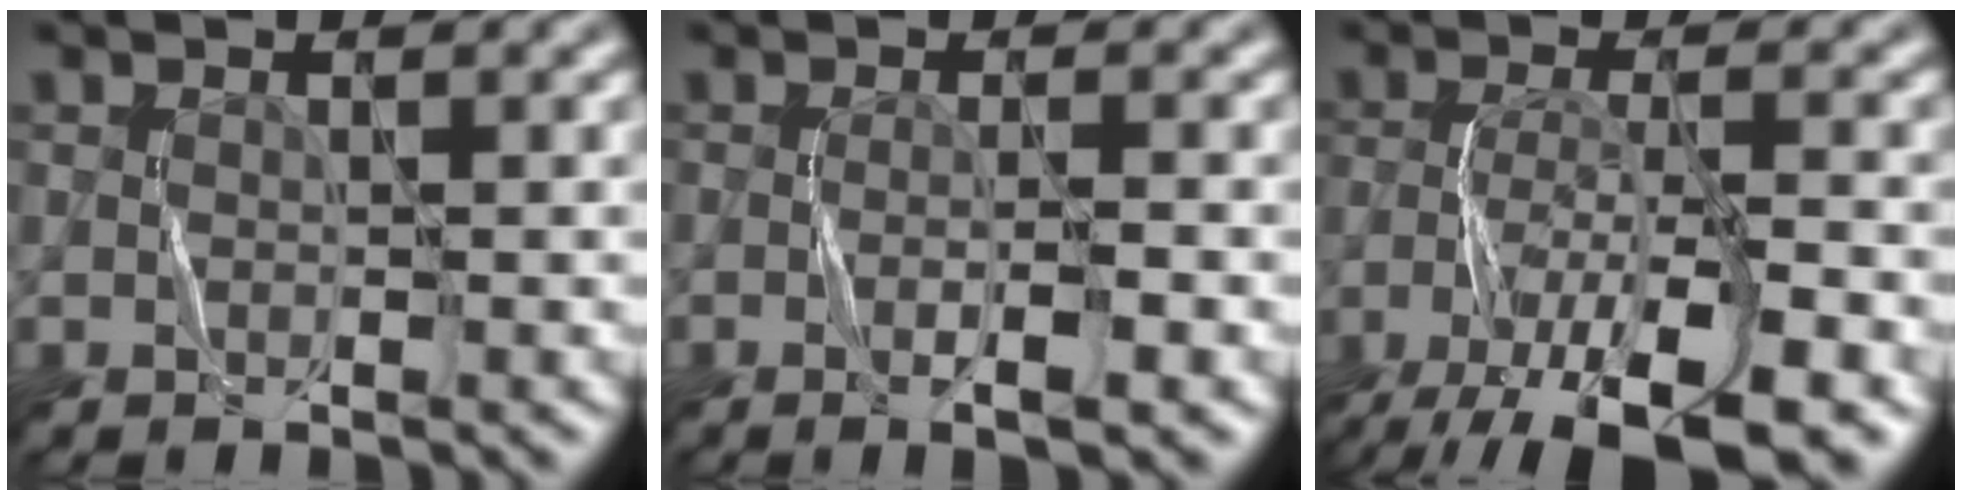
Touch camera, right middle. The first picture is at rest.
{"total": 3.2, "force": [-1.0, 0.6, 2.9], "torque": [-0.041, 0.004, -0.019]}
{"total": 10.5, "force": [-7.0, 2.8, 7.3], "torque": [-0.133, -0.013, -0.120]}